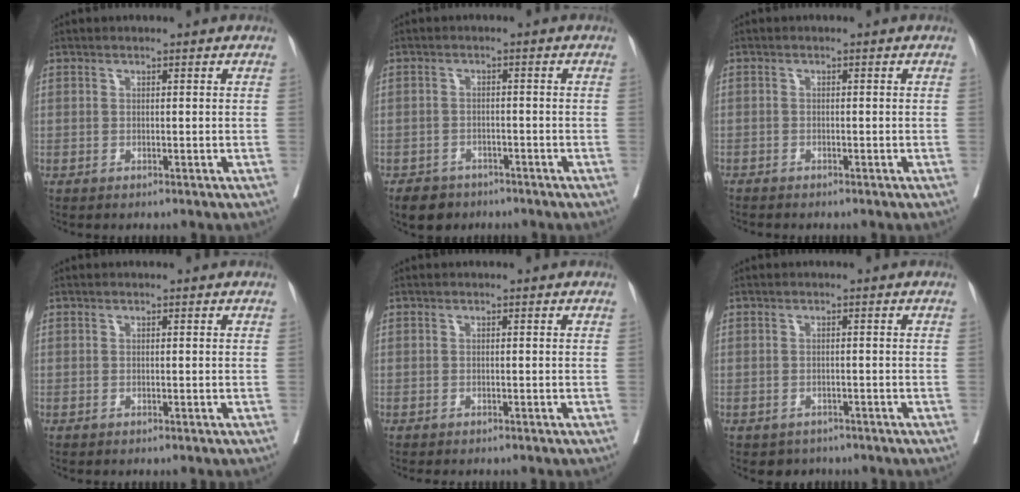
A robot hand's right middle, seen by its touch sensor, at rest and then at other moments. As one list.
[{"total": 4.5, "force": [-3.5, 2.7, 0.9], "torque": [-0.018, 0.003, -0.055]}, {"total": 1.6, "force": [-1.5, 0.5, 0.4], "torque": [-0.011, -0.002, -0.024]}, {"total": 0.0}, {"total": 1.9, "force": [-1.6, 0.6, 0.7], "torque": [-0.012, -0.004, -0.020]}, {"total": 3.2, "force": [-2.4, 2.0, 0.4], "torque": [-0.011, 0.003, -0.034]}]